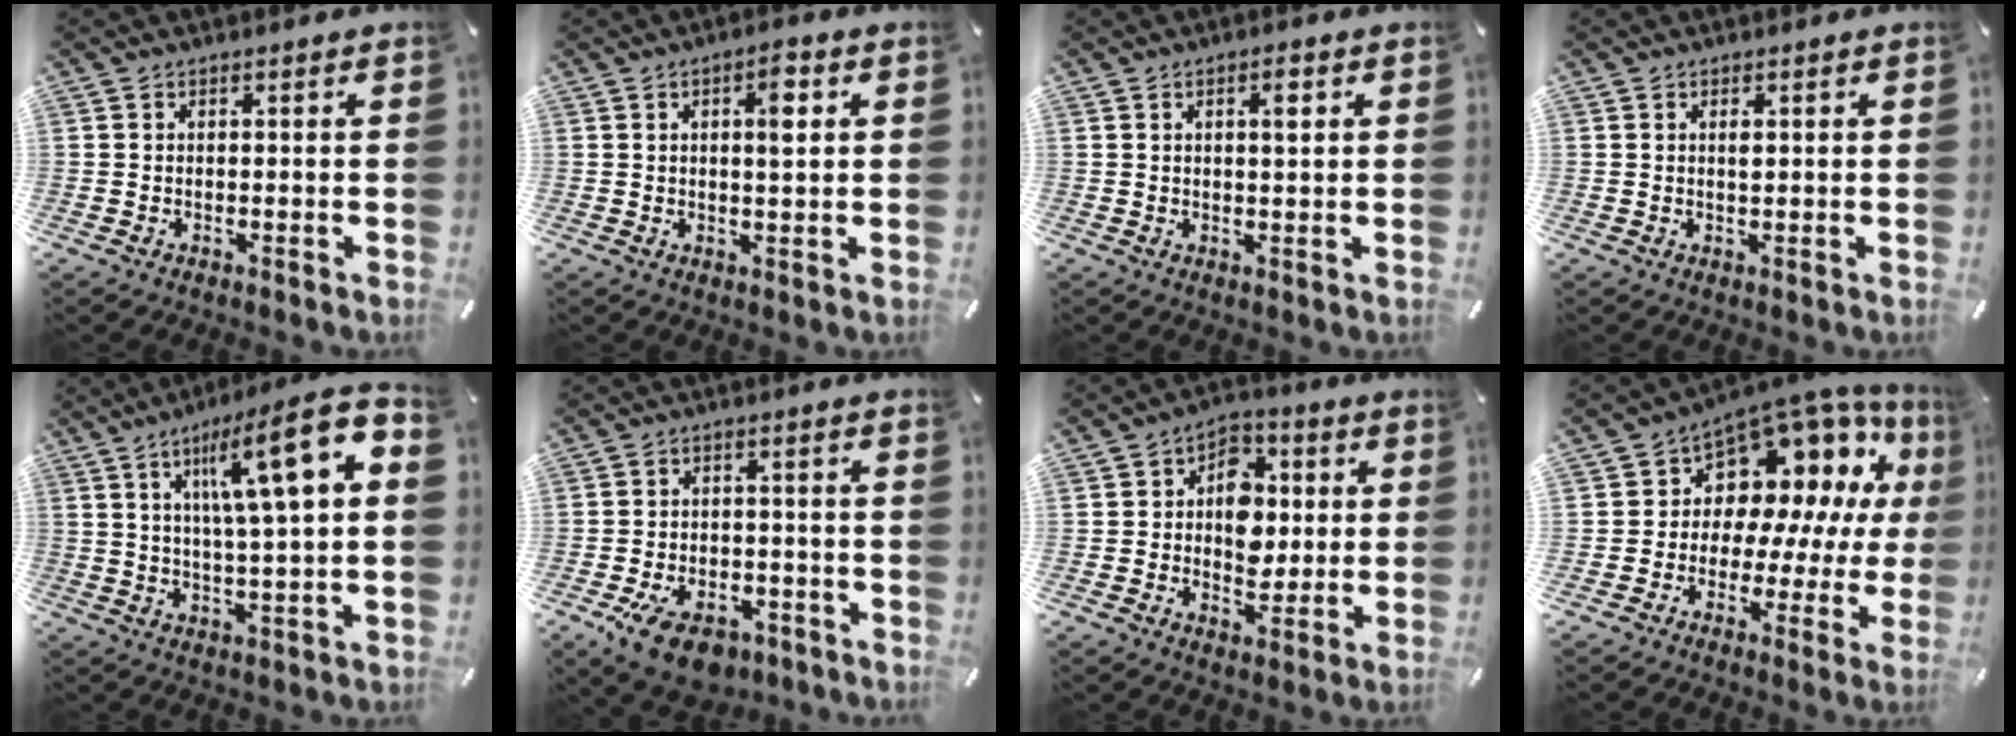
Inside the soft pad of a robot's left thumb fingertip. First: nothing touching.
{"total": 5.3, "force": [1.6, 1.9, 4.7], "torque": [-0.065, -0.005, 0.018]}
{"total": 3.2, "force": [1.1, 1.0, 2.8], "torque": [-0.043, -0.001, 0.014]}
{"total": 1.1, "force": [0.3, 0.3, 1.0], "torque": [-0.021, 0.001, 0.005]}
{"total": 16.5, "force": [6.1, 2.7, 15.1], "torque": [-0.240, -0.034, 0.085]}
{"total": 9.3, "force": [-5.4, 5.4, 5.3], "torque": [-0.104, 0.027, -0.093]}
{"total": 10.2, "force": [0.1, 8.1, 6.2], "torque": [-0.084, 0.012, 0.003]}
{"total": 11.1, "force": [5.9, 8.3, 4.4], "torque": [-0.076, -0.068, 0.108]}